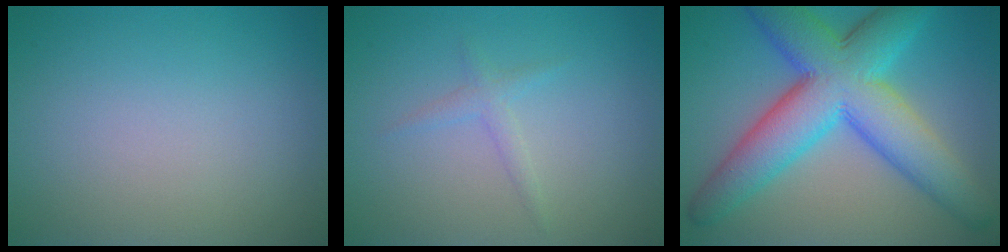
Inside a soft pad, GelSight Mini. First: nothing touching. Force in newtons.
{"total": 1.2, "press": 1.2, "slide": 0.0}
{"total": 11.0, "press": 11.0, "slide": 0.1}